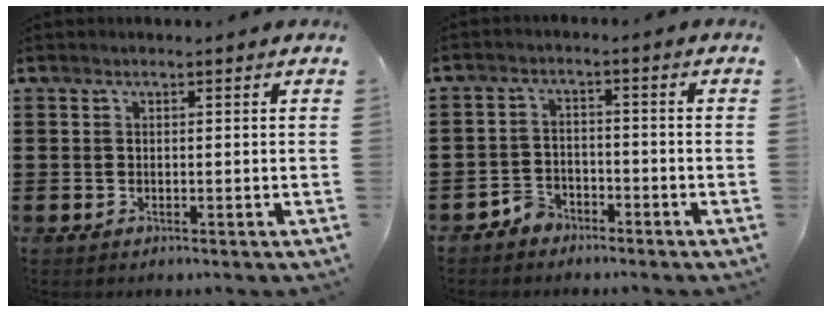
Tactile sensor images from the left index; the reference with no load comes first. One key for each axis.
{"total": 3.4, "fx": -3.1, "fy": 1.4, "fz": 0.2, "tx": -0.011, "ty": 0.007, "tz": -0.065}